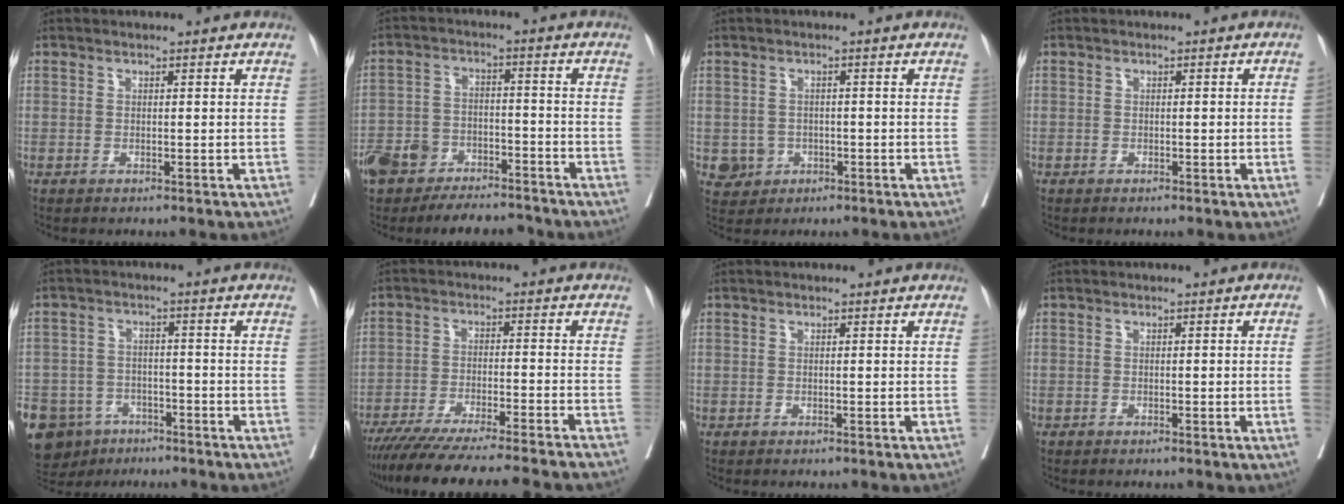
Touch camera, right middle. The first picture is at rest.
{"total": 12.4, "force": [-10.1, 5.5, 4.7], "torque": [-0.084, 0.018, -0.161]}
{"total": 3.6, "force": [-1.1, 3.4, 0.5], "torque": [-0.001, 0.007, -0.012]}
{"total": 1.0, "force": [-0.2, -0.1, 1.0], "torque": [-0.014, 0.004, -0.002]}
{"total": 17.2, "force": [-10.5, 12.1, 6.4], "torque": [-0.188, -0.005, -0.151]}
{"total": 19.6, "force": [-17.4, -0.3, 9.0], "torque": [-0.128, -0.049, -0.256]}
{"total": 0.0}
{"total": 1.6, "force": [-0.4, -0.5, 1.5], "torque": [-0.020, 0.003, -0.006]}